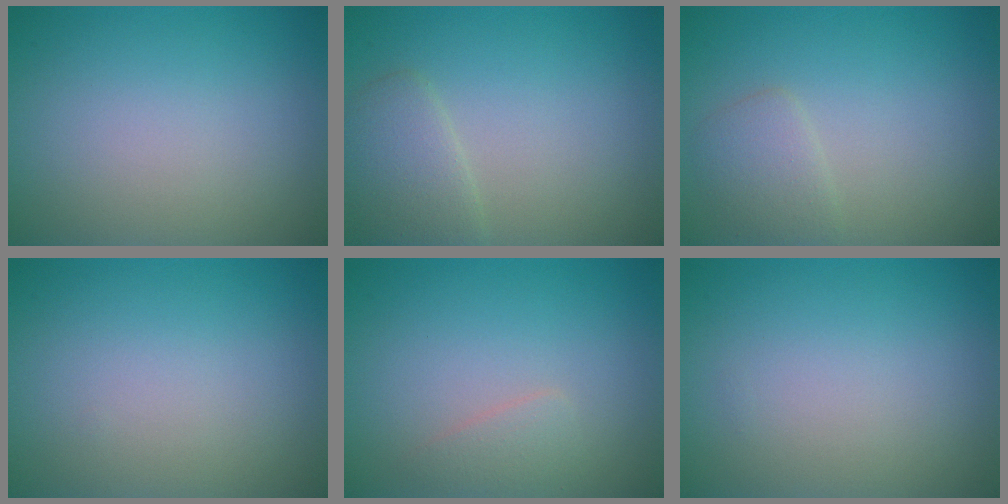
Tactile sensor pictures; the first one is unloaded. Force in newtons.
{"total": 2.6, "press": 2.6, "slide": 0.2}
{"total": 1.9, "press": 1.9, "slide": 0.0}
{"total": 0.0}
{"total": 1.3, "press": 1.3, "slide": 0.1}
{"total": 0.0}